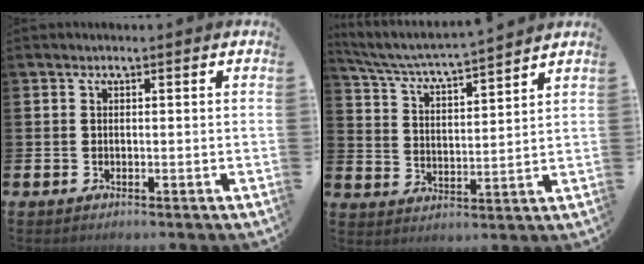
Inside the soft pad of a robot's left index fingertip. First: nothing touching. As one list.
[{"total": 4.9, "force": [4.7, -0.1, 1.1], "torque": [-0.048, -0.041, 0.075]}]